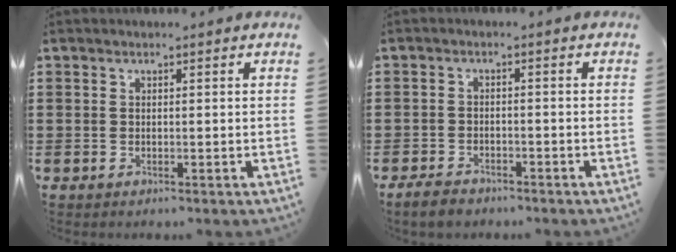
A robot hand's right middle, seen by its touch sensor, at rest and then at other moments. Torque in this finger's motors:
{"motor_torque": [0.76, -0.45, 0.01, 0.04]}